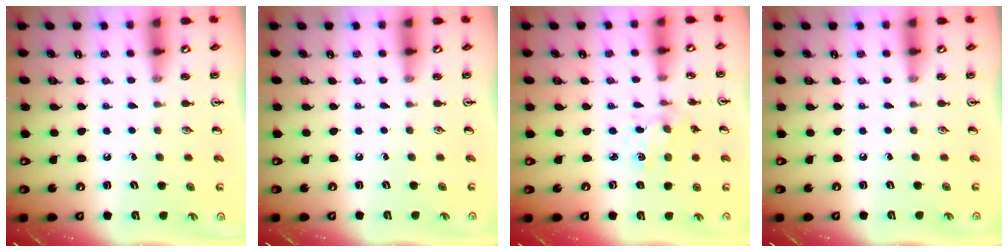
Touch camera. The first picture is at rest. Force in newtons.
{"total": 0.0}
{"total": 1.7, "press": 1.7, "slide": 0.3}
{"total": 0.0}